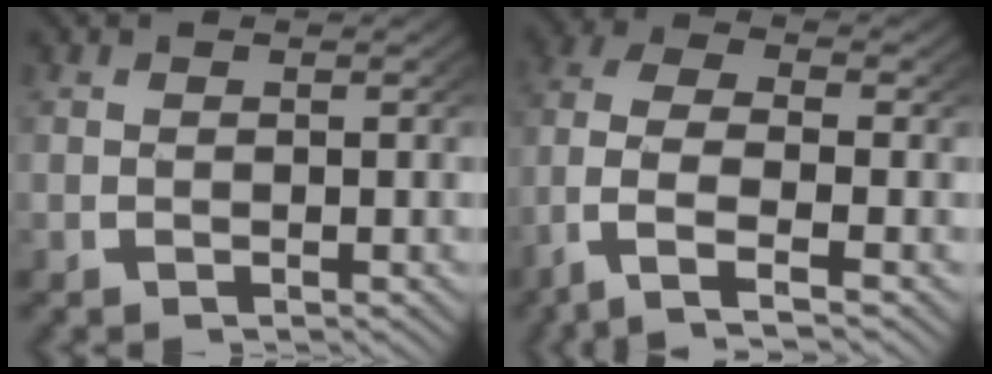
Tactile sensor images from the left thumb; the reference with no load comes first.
{"total": 9.6, "force": [-3.1, 5.6, 7.2], "torque": [-0.180, -0.037, -0.039]}